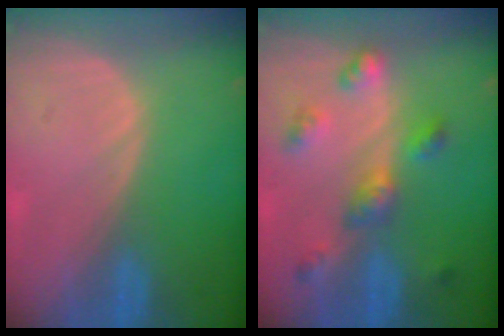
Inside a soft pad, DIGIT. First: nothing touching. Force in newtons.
{"total": 6.3, "press": 5.7, "slide": 2.6}